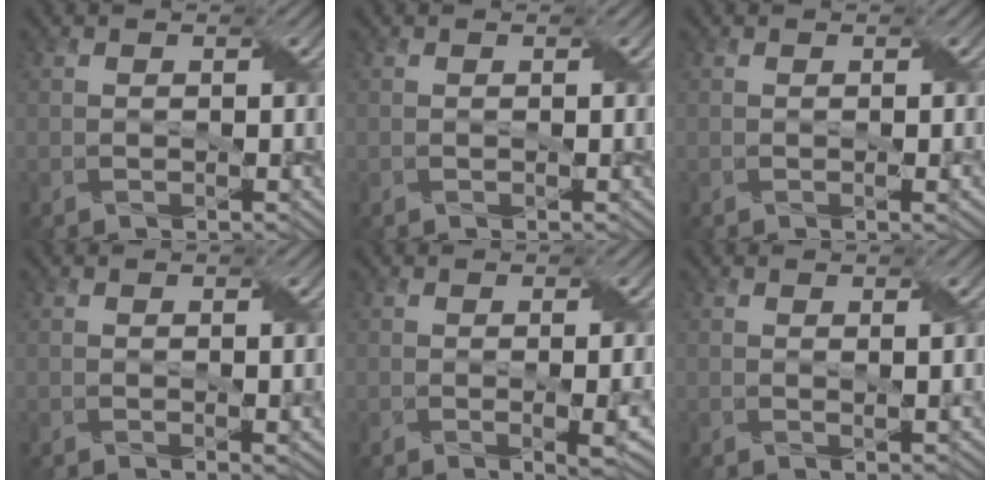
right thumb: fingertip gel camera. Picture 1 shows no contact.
{"total": 0.0}
{"total": 1.0, "force": [-0.1, 0.1, 0.9], "torque": [-0.015, 0.001, -0.001]}
{"total": 1.1, "force": [0.3, 0.2, 1.0], "torque": [-0.015, 0.000, 0.005]}
{"total": 2.4, "force": [-0.1, 0.4, 2.4], "torque": [-0.040, 0.003, -0.001]}
{"total": 1.0, "force": [0.5, 0.0, 0.8], "torque": [-0.019, 0.003, 0.007]}